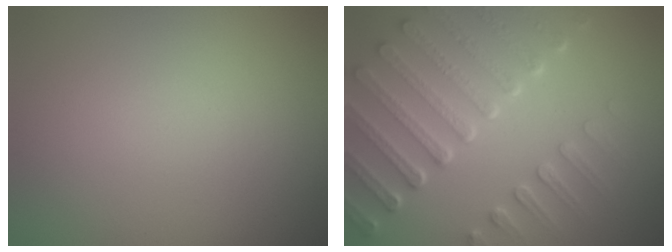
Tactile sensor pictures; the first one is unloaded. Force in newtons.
{"total": 7.4, "press": 5.5, "slide": 4.9}